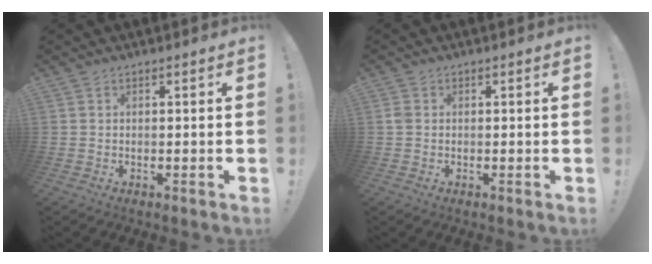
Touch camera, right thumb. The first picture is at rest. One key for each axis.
{"total": 1.6, "fx": -0.1, "fy": 1.3, "fz": 1.0, "tx": -0.018, "ty": 0.006, "tz": -0.002}